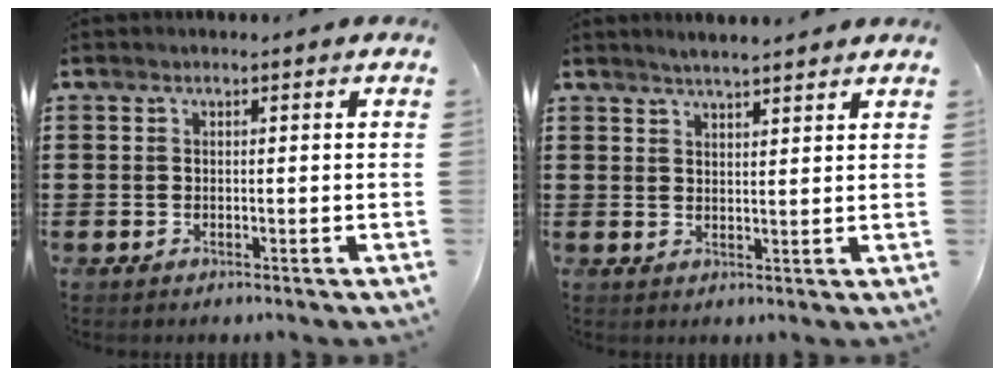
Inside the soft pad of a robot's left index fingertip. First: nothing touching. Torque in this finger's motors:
{"motor_torque": [0.07, -0.11, 0.28, 0.09]}